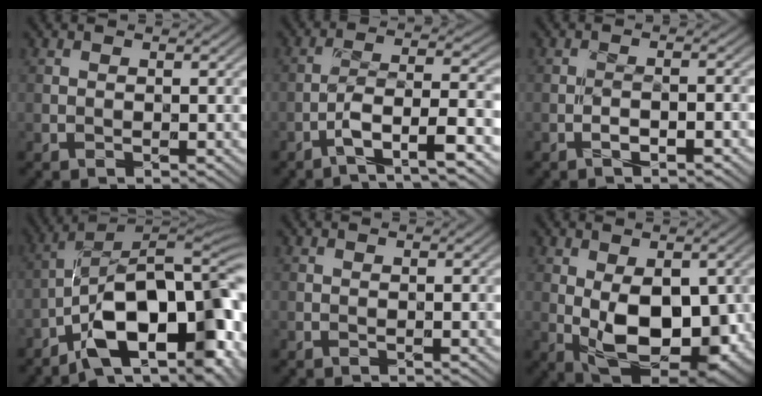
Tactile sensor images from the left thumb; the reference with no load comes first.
{"total": 6.7, "force": [-4.3, 1.0, 5.0], "torque": [-0.084, 0.011, -0.077]}
{"total": 1.6, "force": [-1.1, -0.3, 1.0], "torque": [-0.023, 0.009, -0.021]}
{"total": 15.4, "force": [-6.7, 6.6, 12.2], "torque": [-0.170, -0.003, -0.122]}
{"total": 0.0}
{"total": 10.0, "force": [-0.7, 5.5, 8.4], "torque": [-0.148, -0.016, -0.002]}